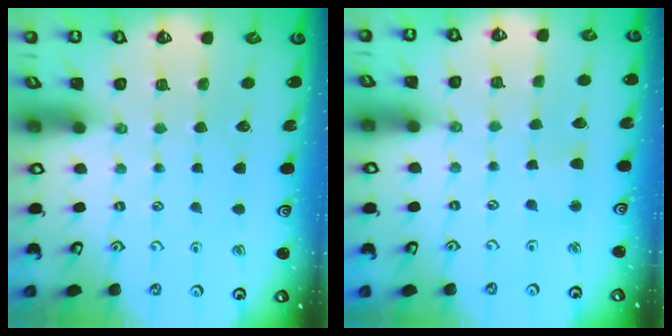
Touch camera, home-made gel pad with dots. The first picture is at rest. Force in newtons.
{"total": 2.5, "press": 2.5, "slide": 0.3}